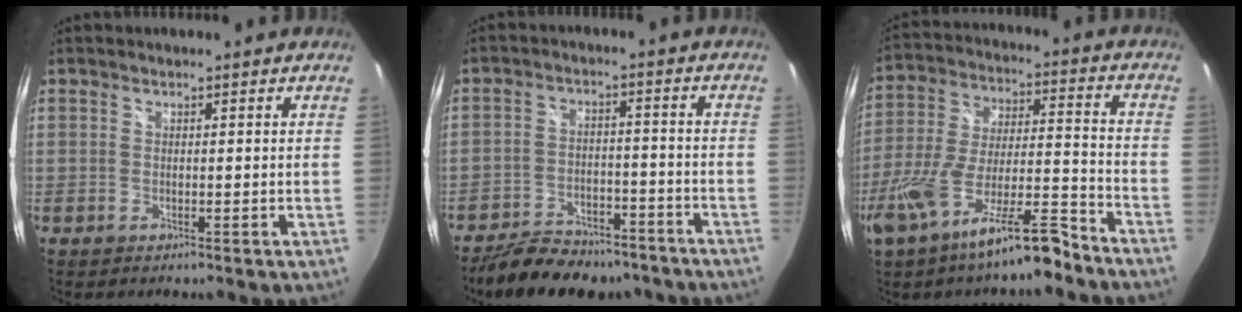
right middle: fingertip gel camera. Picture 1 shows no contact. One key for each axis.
{"total": 15.7, "fx": -13.2, "fy": 6.0, "fz": 6.2, "tx": -0.131, "ty": 0.001, "tz": -0.179}
{"total": 17.4, "fx": -12.3, "fy": 2.9, "fz": 11.9, "tx": -0.233, "ty": -0.027, "tz": -0.209}